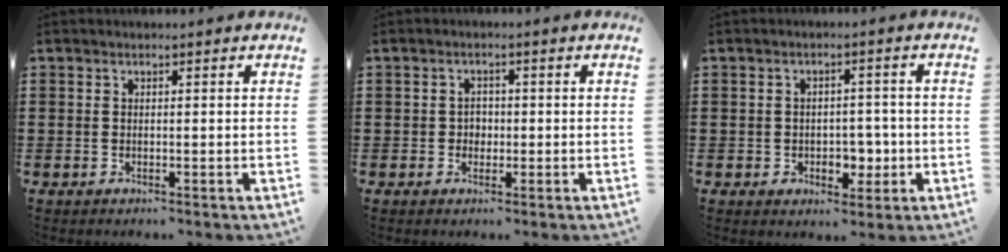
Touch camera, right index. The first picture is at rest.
{"total": 1.7, "force": [-0.3, 1.5, 0.7], "torque": [-0.017, 0.005, -0.009]}
{"total": 3.8, "force": [-0.9, 3.1, 1.9], "torque": [-0.037, 0.004, -0.020]}